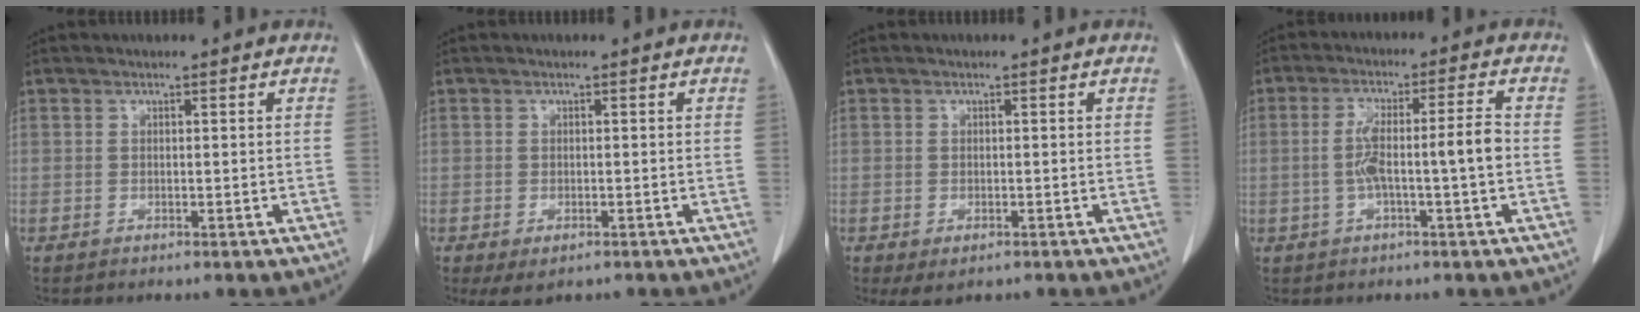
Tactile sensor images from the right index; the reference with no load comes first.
{"total": 3.0, "force": [-1.7, 1.5, 1.9], "torque": [-0.033, -0.008, -0.017]}
{"total": 2.5, "force": [-1.4, 1.3, 1.7], "torque": [-0.028, -0.006, -0.011]}
{"total": 7.3, "force": [-1.0, 0.1, 7.2], "torque": [-0.137, 0.021, -0.015]}